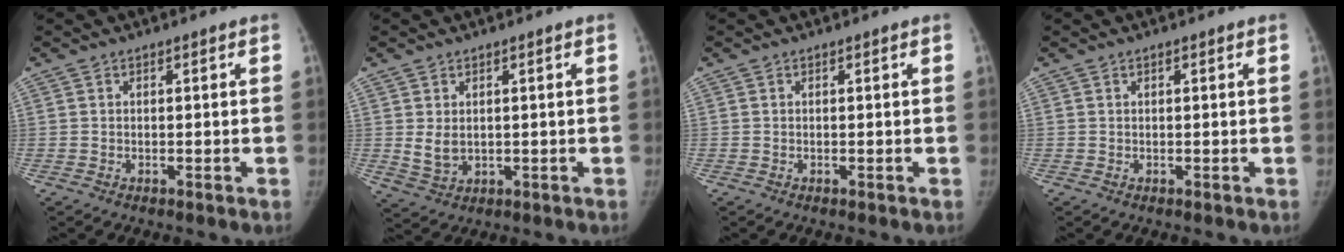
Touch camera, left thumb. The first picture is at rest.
{"total": 3.7, "force": [0.5, 2.8, 2.4], "torque": [-0.037, -0.012, 0.024]}
{"total": 0.0}
{"total": 0.0}